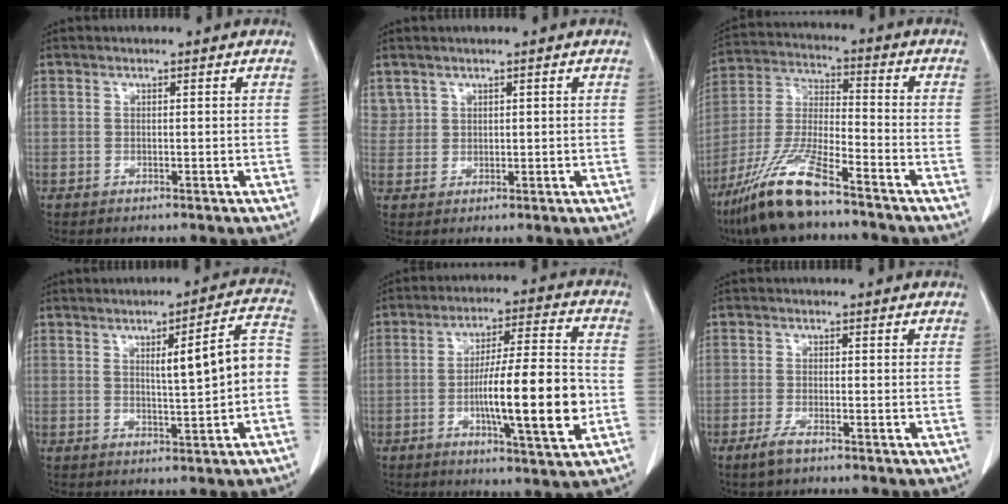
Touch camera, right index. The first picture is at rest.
{"total": 2.5, "force": [1.7, 1.8, 0.2], "torque": [0.006, 0.005, 0.033]}
{"total": 13.3, "force": [-9.5, 1.8, 9.2], "torque": [-0.200, -0.026, -0.177]}
{"total": 8.4, "force": [-0.2, 0.8, 8.4], "torque": [-0.111, 0.025, -0.002]}
{"total": 15.2, "force": [-3.2, 1.3, 14.8], "torque": [-0.241, -0.001, -0.050]}
{"total": 2.4, "force": [-1.6, 0.5, 1.7], "torque": [-0.041, -0.004, -0.029]}